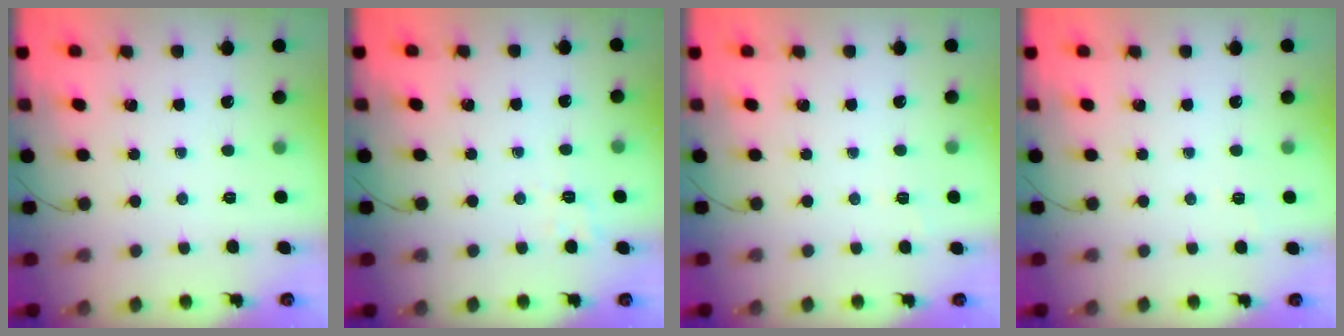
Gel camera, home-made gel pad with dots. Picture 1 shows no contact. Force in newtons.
{"total": 3.9, "press": 3.3, "slide": 2.1}
{"total": 1.3, "press": 0.0, "slide": 1.3}
{"total": 2.0, "press": 1.6, "slide": 1.2}